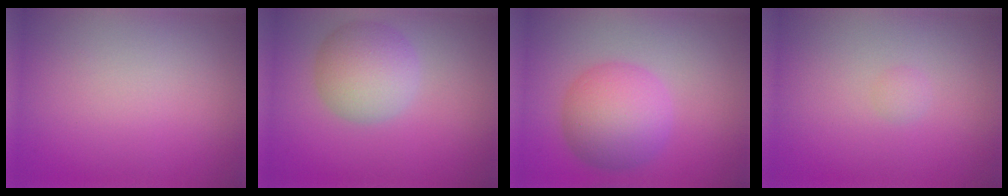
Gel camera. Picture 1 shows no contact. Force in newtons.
{"total": 4.8, "press": 4.8, "slide": 0.3}
{"total": 5.8, "press": 5.8, "slide": 0.3}
{"total": 0.6, "press": 0.6, "slide": 0.0}